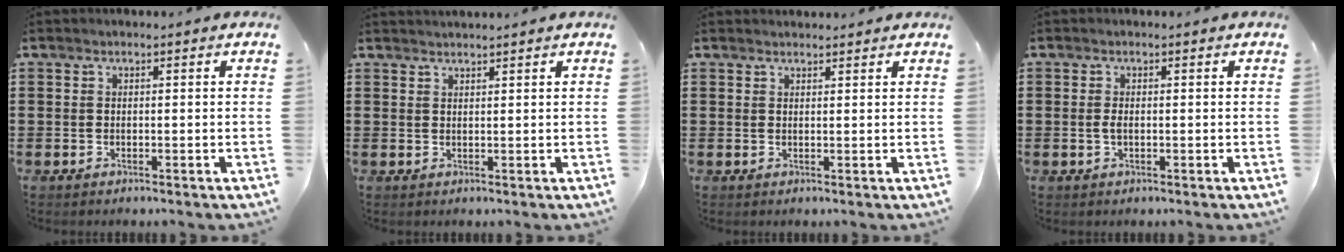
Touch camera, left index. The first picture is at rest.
{"total": 1.2, "force": [1.2, -0.1, 0.1], "torque": [-0.004, -0.002, 0.025]}
{"total": 1.2, "force": [1.2, 0.2, 0.1], "torque": [-0.004, 0.000, 0.025]}
{"total": 1.3, "force": [-0.1, 0.5, 1.2], "torque": [-0.038, -0.005, -0.007]}